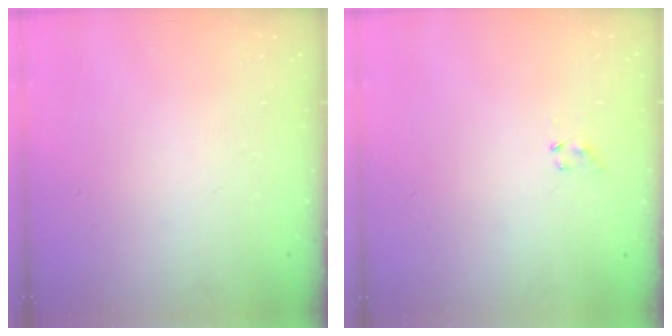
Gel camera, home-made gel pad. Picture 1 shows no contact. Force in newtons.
{"total": 3.2, "press": 2.8, "slide": 1.4}